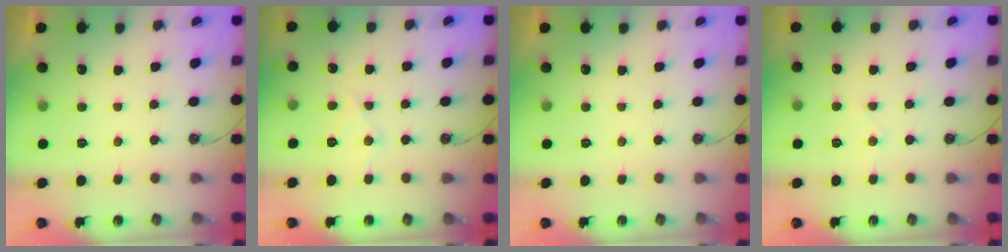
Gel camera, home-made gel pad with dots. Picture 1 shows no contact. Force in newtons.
{"total": 8.0, "press": 8.0, "slide": 0.6}
{"total": 0.0}
{"total": 4.4, "press": 4.4, "slide": 0.5}